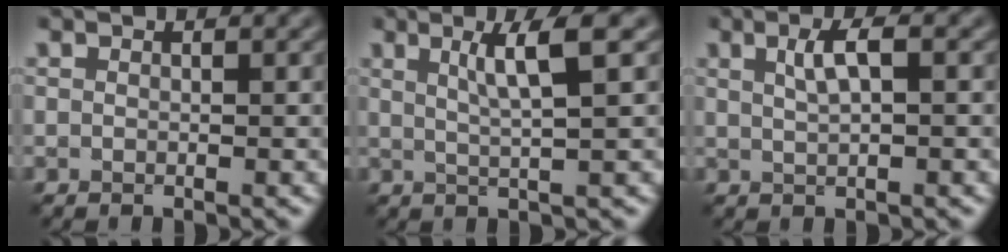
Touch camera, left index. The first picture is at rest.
{"total": 4.1, "force": [1.6, 0.5, 3.7], "torque": [-0.052, 0.004, 0.026]}
{"total": 2.4, "force": [0.9, 0.5, 2.1], "torque": [-0.042, 0.006, 0.017]}